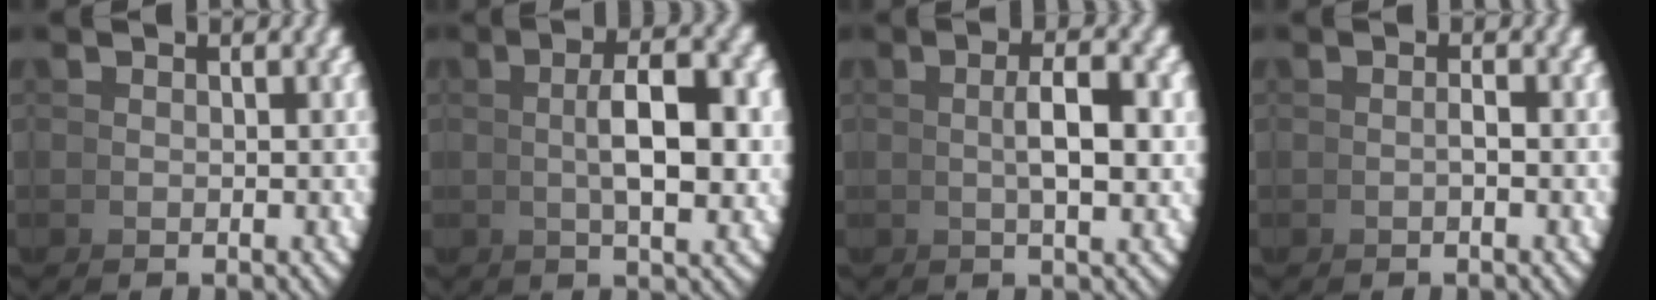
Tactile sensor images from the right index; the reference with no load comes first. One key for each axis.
{"total": 6.2, "fx": 1.5, "fy": 1.8, "fz": 5.7, "tx": -0.066, "ty": 0.017, "tz": 0.018}
{"total": 3.6, "fx": 1.0, "fy": 0.5, "fz": 3.4, "tx": -0.042, "ty": 0.012, "tz": 0.013}
{"total": 0.8, "fx": -0.5, "fy": -0.1, "fz": 0.5, "tx": -0.008, "ty": 0.006, "tz": -0.008}